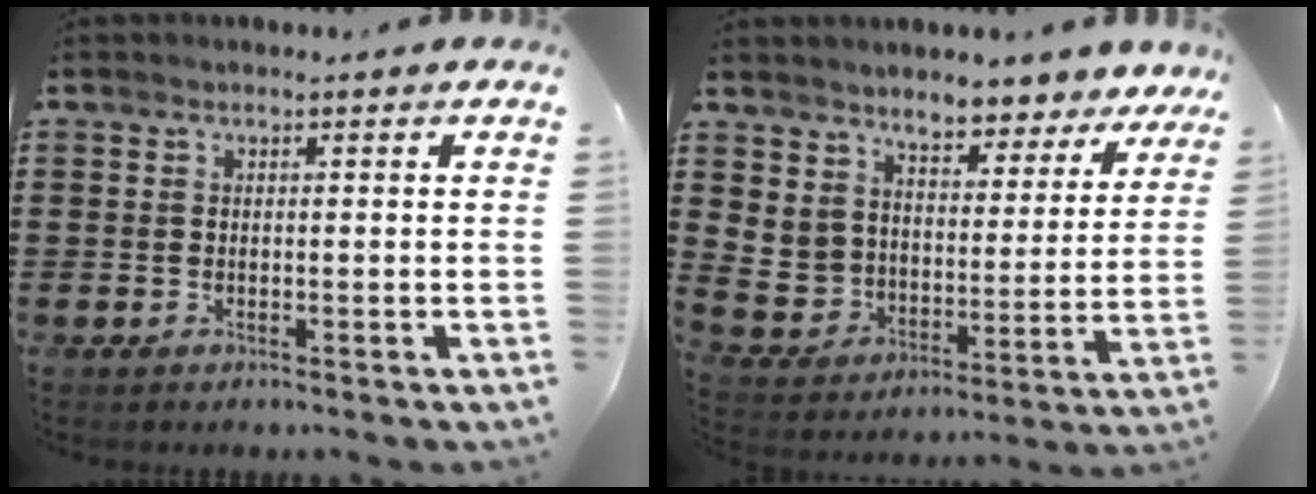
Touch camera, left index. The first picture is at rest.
{"total": 4.5, "force": [3.8, 2.3, -0.3], "torque": [-0.025, -0.036, 0.065]}